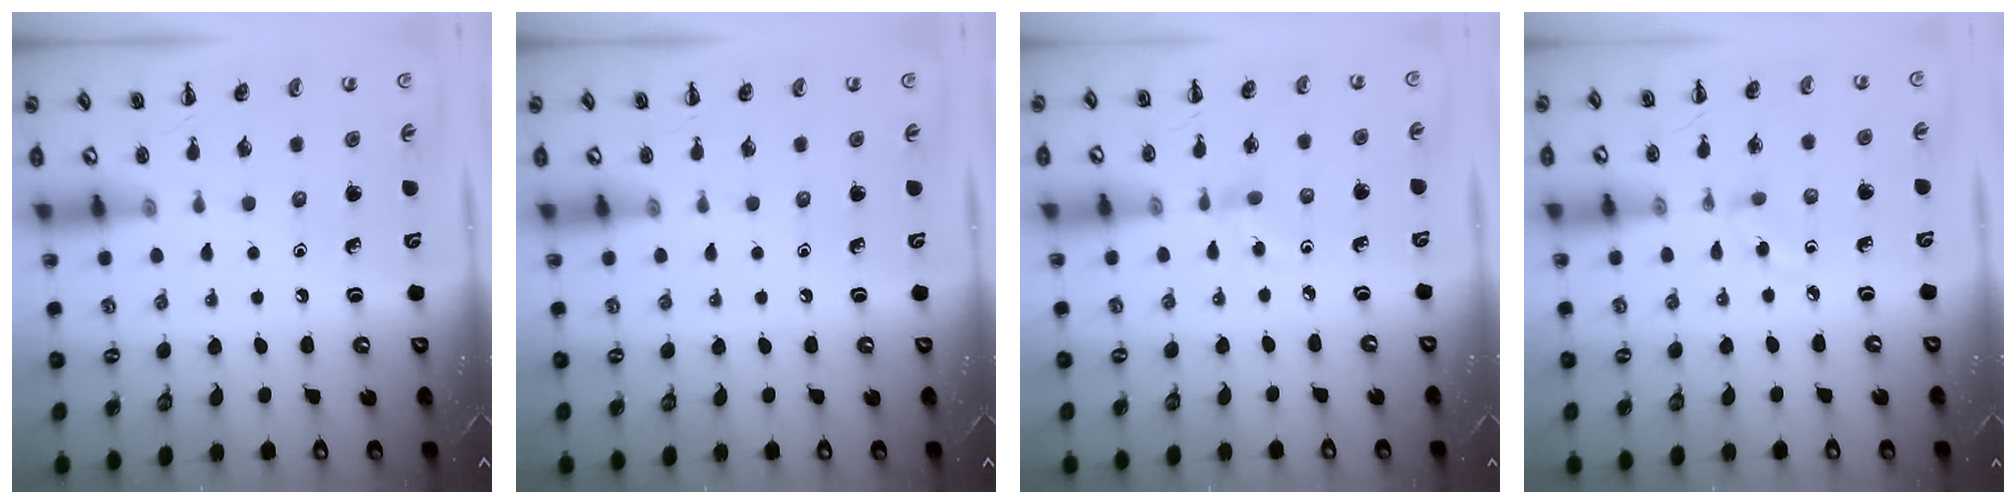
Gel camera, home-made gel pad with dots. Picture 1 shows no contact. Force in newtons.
{"total": 0.0}
{"total": 2.5, "press": 2.4, "slide": 0.9}
{"total": 2.9, "press": 2.6, "slide": 1.2}